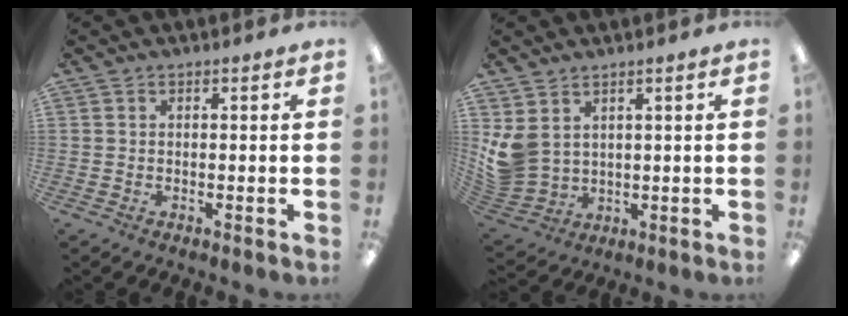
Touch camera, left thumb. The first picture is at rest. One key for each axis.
{"total": 7.2, "fx": 3.2, "fy": 5.4, "fz": 3.6, "tx": -0.096, "ty": -0.012, "tz": 0.066}